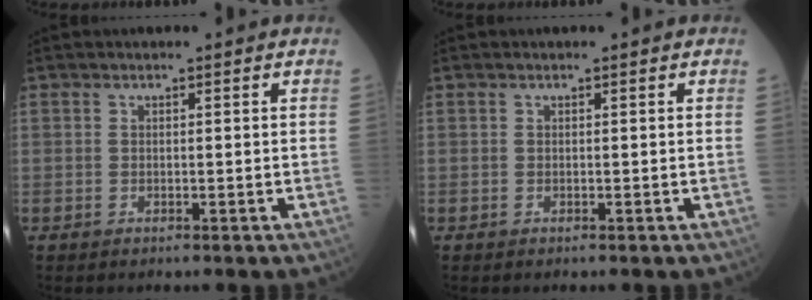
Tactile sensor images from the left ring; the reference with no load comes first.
{"total": 0.0}